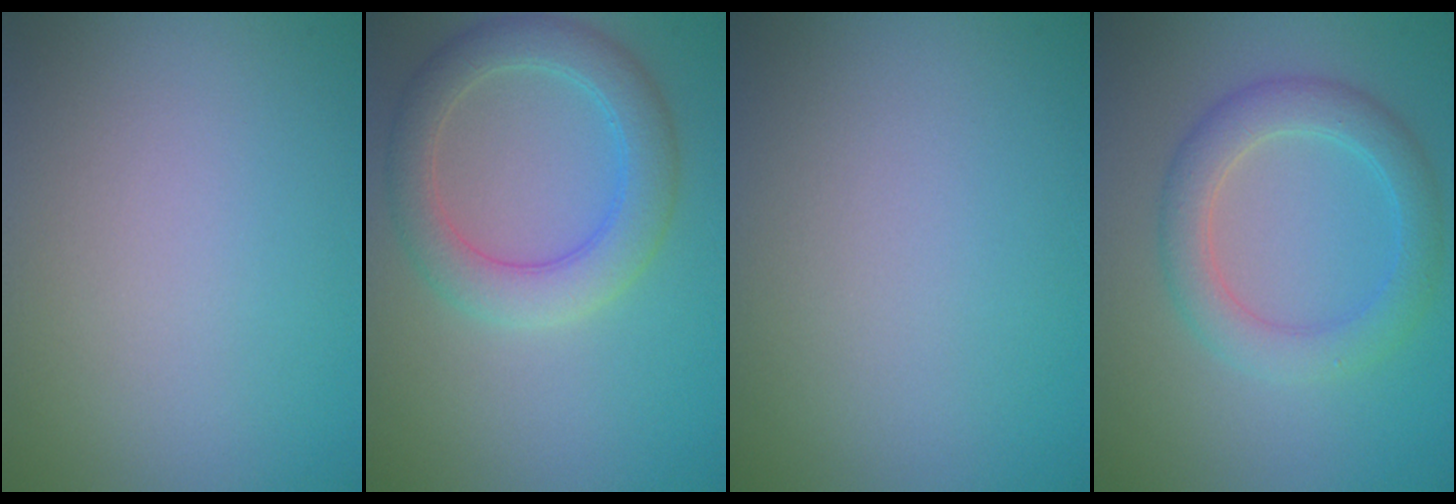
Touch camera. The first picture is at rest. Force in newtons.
{"total": 4.5, "press": 4.5, "slide": 0.3}
{"total": 0.0}
{"total": 4.0, "press": 4.0, "slide": 0.1}